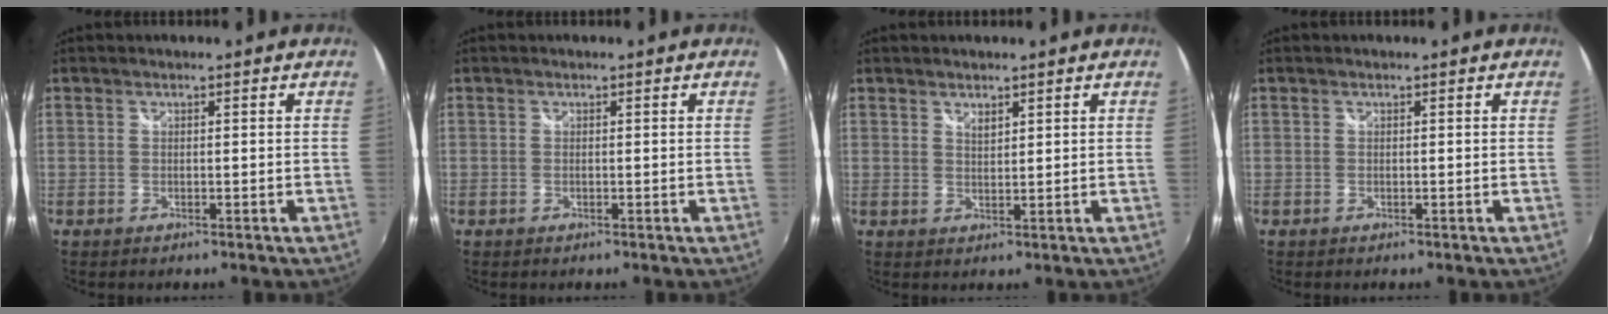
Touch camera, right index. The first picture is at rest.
{"total": 0.0}
{"total": 1.7, "force": [1.3, 0.6, 0.8], "torque": [-0.012, 0.000, 0.023]}
{"total": 0.0}